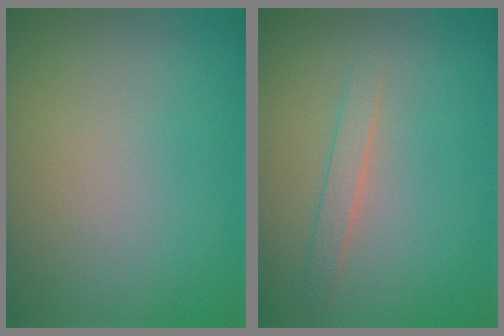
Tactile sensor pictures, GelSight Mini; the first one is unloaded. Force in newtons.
{"total": 1.5, "press": 1.5, "slide": 0.1}